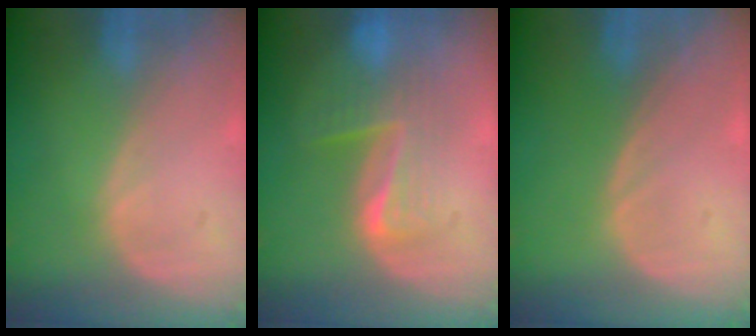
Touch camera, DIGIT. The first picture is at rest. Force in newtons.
{"total": 6.5, "press": 6.4, "slide": 1.3}
{"total": 0.0}